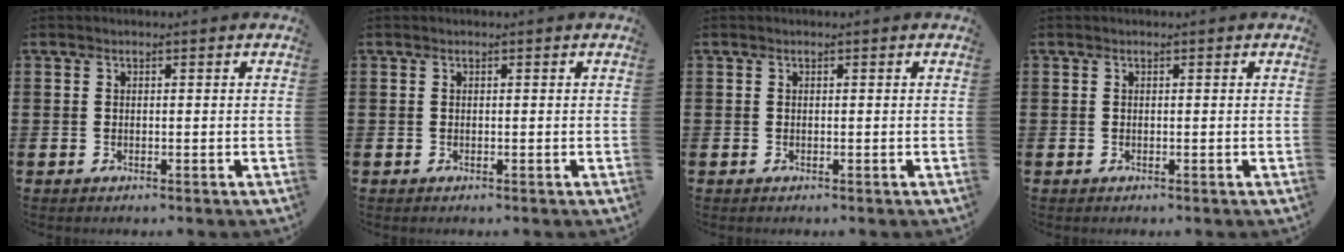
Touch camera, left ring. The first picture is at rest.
{"total": 0.0}
{"total": 0.0}
{"total": 0.0}